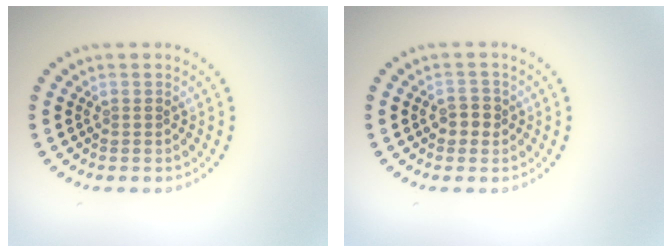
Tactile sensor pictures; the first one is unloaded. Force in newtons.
{"total": 1.9, "press": 1.8, "slide": 0.6}